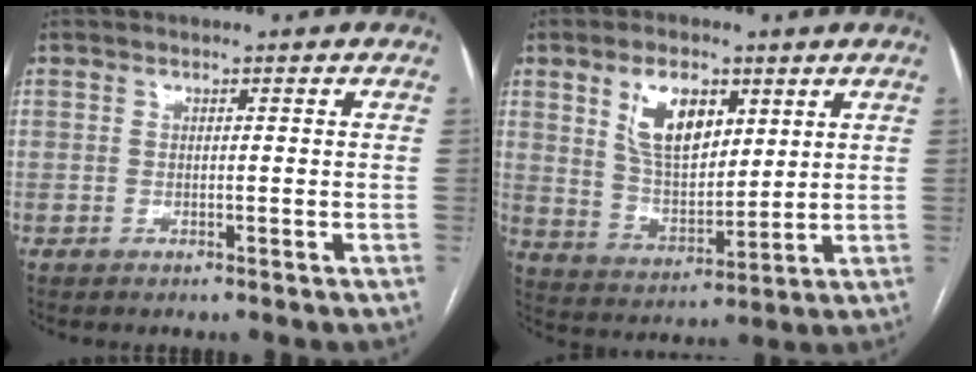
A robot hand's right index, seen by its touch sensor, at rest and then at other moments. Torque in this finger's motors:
{"motor_torque": [0.82, 0.72, 0.54, 0.16]}